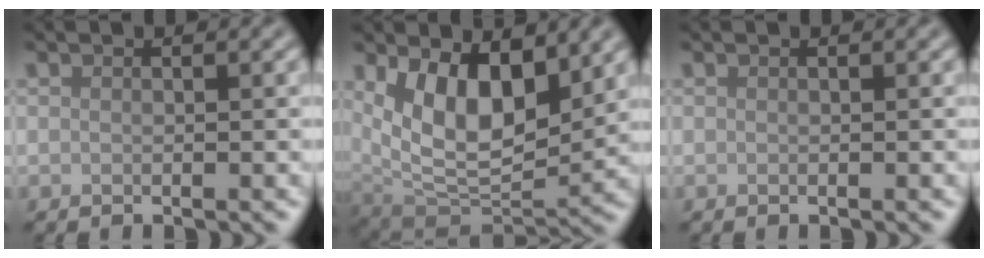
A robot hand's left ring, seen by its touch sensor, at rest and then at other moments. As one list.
[{"total": 8.9, "force": [2.8, 4.7, 7.1], "torque": [-0.128, -0.021, 0.049]}, {"total": 0.0}]